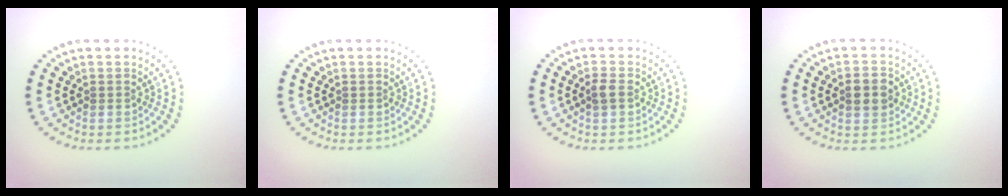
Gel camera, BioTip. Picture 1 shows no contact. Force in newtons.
{"total": 0.0}
{"total": 1.2, "press": 1.2, "slide": 0.1}
{"total": 2.8, "press": 2.8, "slide": 0.2}